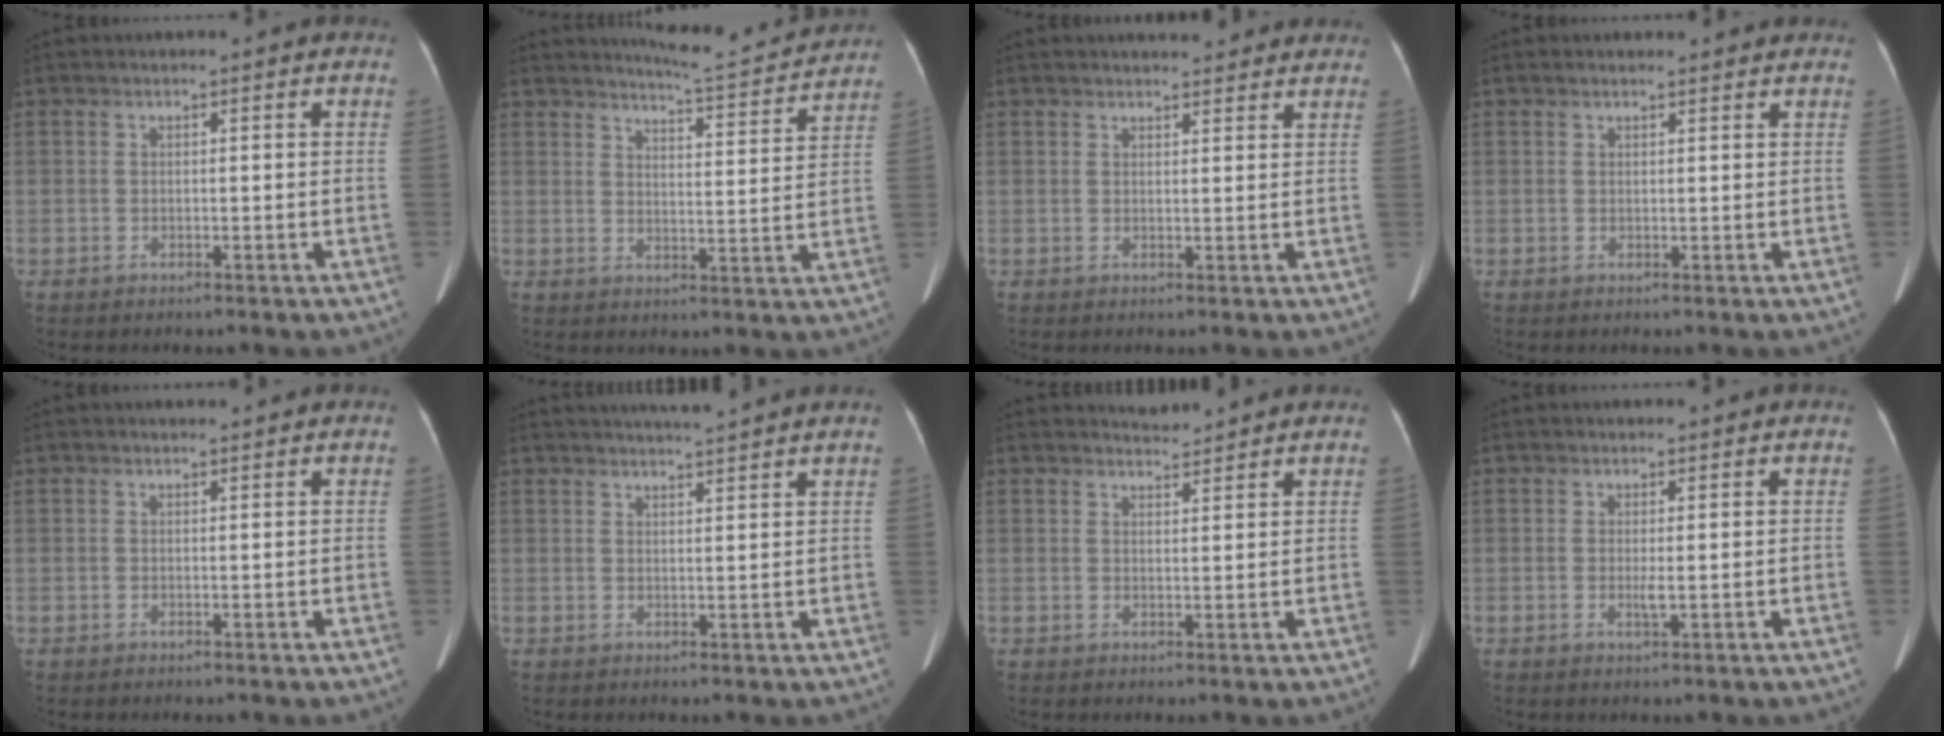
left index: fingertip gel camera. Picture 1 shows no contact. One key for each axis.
{"total": 10.0, "fx": 9.9, "fy": 0.1, "fz": 1.7, "tx": -0.034, "ty": -0.011, "tz": 0.128}
{"total": 6.0, "fx": 5.5, "fy": 1.4, "fz": 1.8, "tx": -0.017, "ty": 0.012, "tz": 0.061}
{"total": 2.9, "fx": 2.7, "fy": 0.6, "fz": 0.8, "tx": -0.015, "ty": 0.015, "tz": 0.033}
{"total": 0.9, "fx": 0.9, "fy": 0.0, "fz": 0.2, "tx": -0.007, "ty": 0.004, "tz": 0.017}
{"total": 6.5, "fx": 6.0, "fy": -1.2, "fz": 2.4, "tx": -0.036, "ty": 0.010, "tz": 0.078}
{"total": 2.4, "fx": 2.4, "fy": 0.0, "fz": -0.2, "tx": -0.006, "ty": 0.004, "tz": 0.042}
{"total": 1.1, "fx": 0.1, "fy": 0.0, "fz": 1.1, "tx": -0.028, "ty": -0.002, "tz": 0.003}